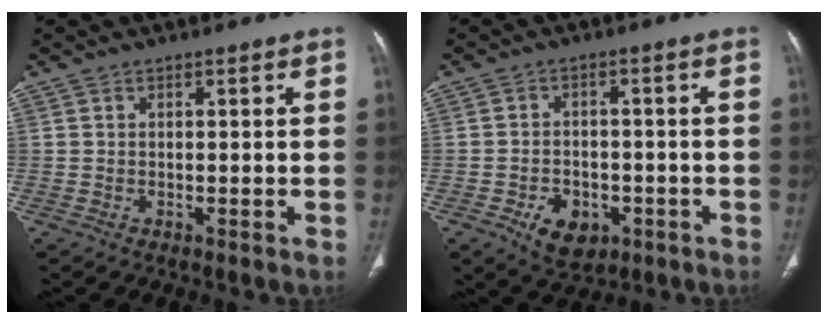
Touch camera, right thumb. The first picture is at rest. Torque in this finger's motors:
{"motor_torque": [-0.17, 0.40, -0.21, -0.07, 0.15]}